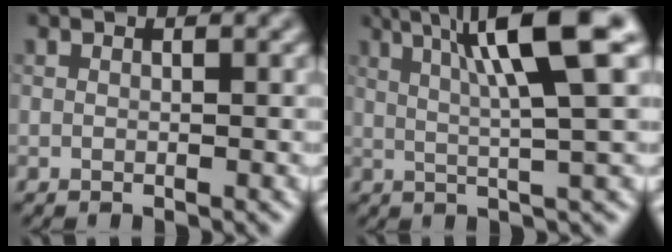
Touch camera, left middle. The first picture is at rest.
{"total": 8.8, "force": [3.2, 1.2, 8.1], "torque": [-0.111, 0.019, 0.049]}